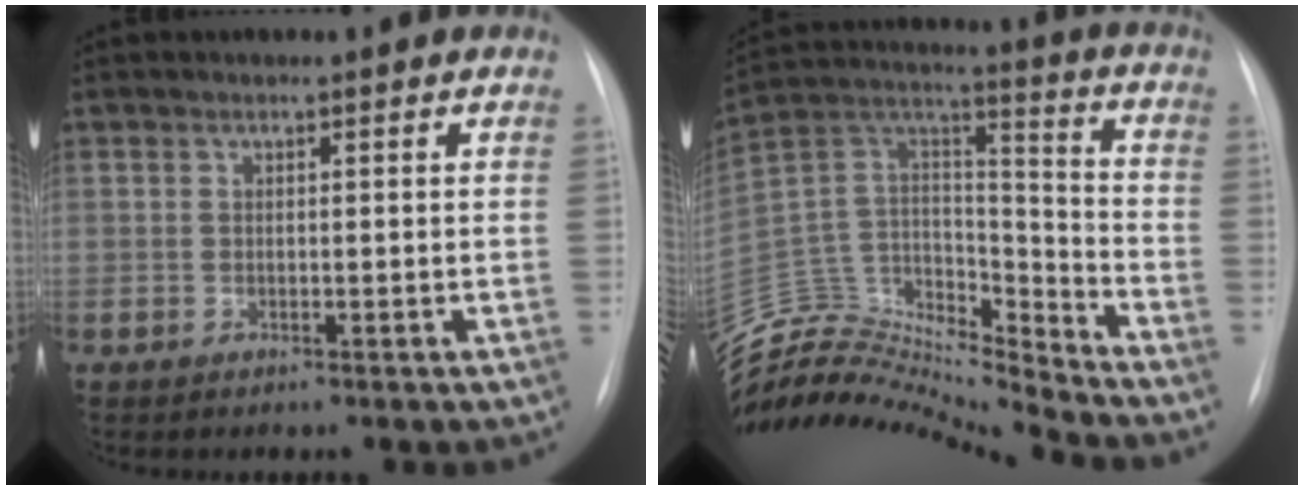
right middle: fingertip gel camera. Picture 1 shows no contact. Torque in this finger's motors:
{"motor_torque": [0.10, -1.68, -0.06, 0.02]}